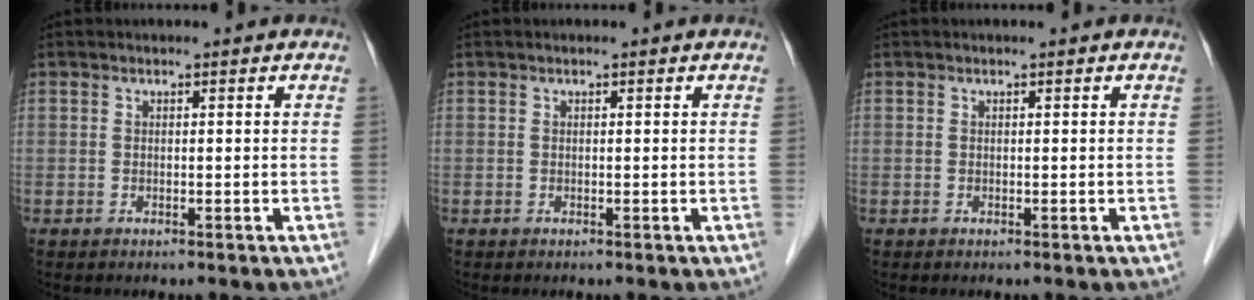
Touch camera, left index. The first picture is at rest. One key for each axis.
{"total": 0.0}
{"total": 0.0}